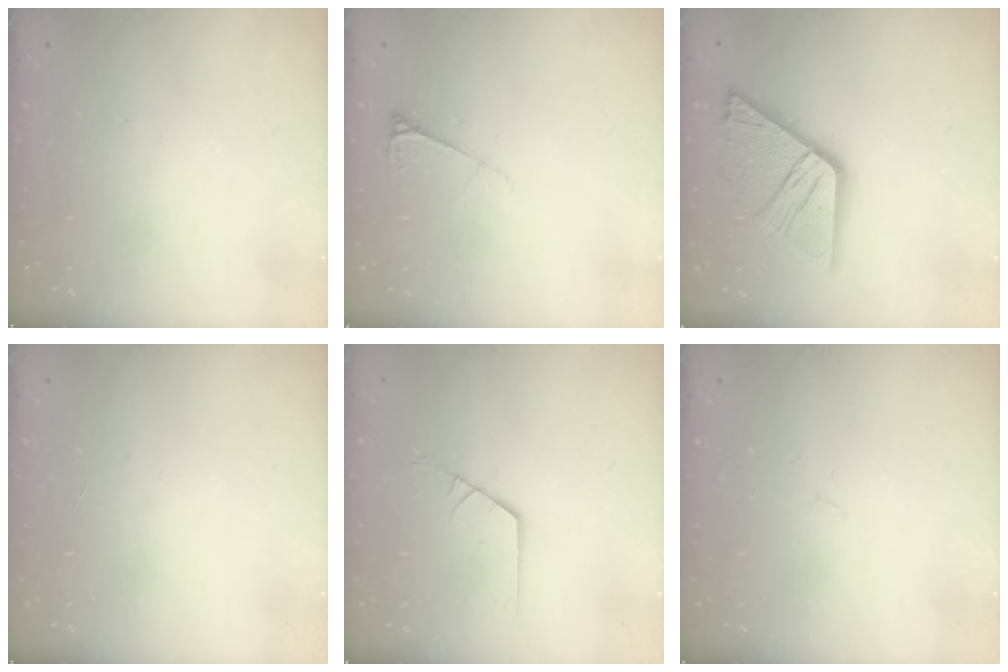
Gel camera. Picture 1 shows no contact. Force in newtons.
{"total": 6.6, "press": 6.6, "slide": 0.4}
{"total": 19.2, "press": 19.1, "slide": 2.1}
{"total": 0.0}
{"total": 2.9, "press": 2.9, "slide": 0.2}
{"total": 2.7, "press": 2.6, "slide": 0.4}